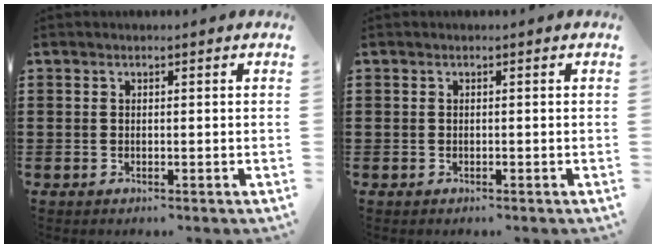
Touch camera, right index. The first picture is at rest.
{"total": 0.0}